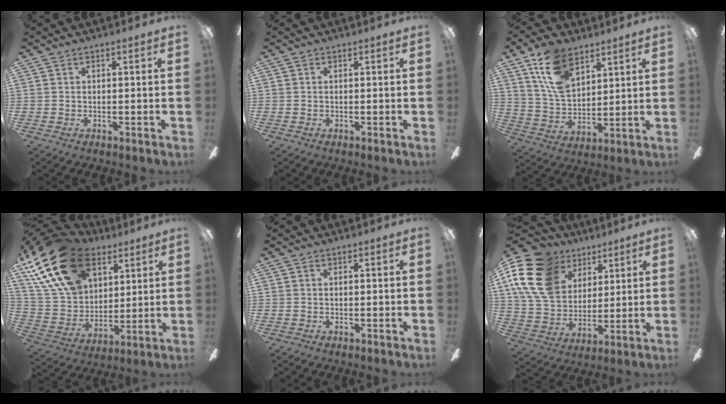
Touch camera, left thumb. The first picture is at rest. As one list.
[{"total": 0.0}, {"total": 14.1, "force": [8.4, 8.2, 7.9], "torque": [-0.157, -0.025, 0.159]}, {"total": 23.6, "force": [12.7, 14.8, 13.3], "torque": [-0.273, -0.048, 0.230]}, {"total": 0.0}, {"total": 19.8, "force": [9.2, 14.0, 10.5], "torque": [-0.241, -0.024, 0.175]}]